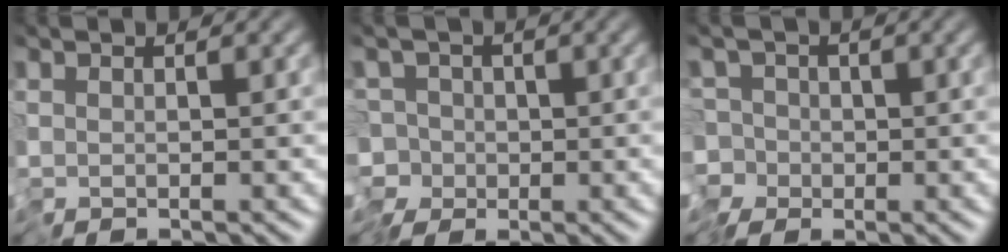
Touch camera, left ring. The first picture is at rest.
{"total": 3.2, "force": [-1.5, 2.6, 1.1], "torque": [-0.006, 0.004, -0.041]}
{"total": 3.2, "force": [-0.8, 2.8, 1.2], "torque": [-0.013, 0.010, -0.029]}